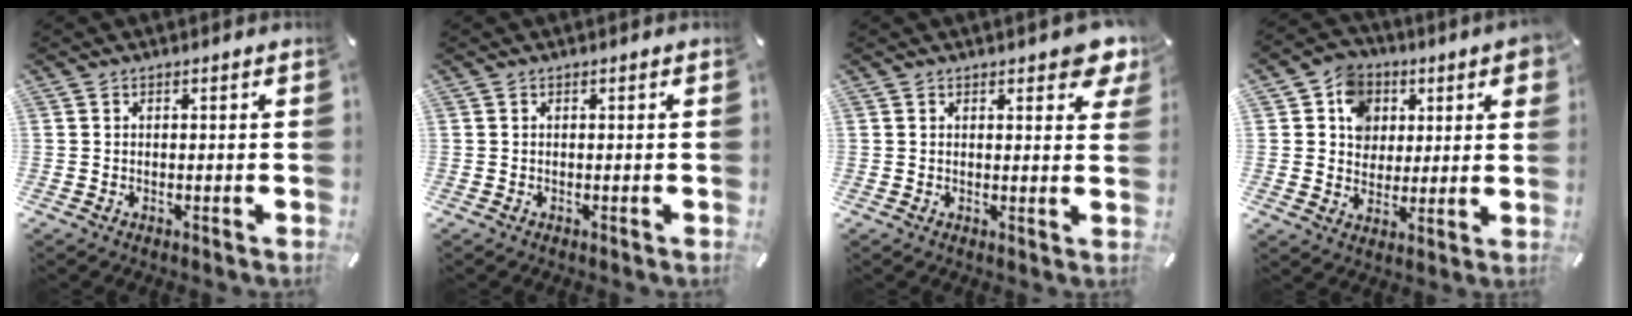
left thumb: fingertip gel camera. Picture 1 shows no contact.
{"total": 0.0}
{"total": 5.1, "force": [3.6, 2.0, 3.1], "torque": [-0.037, -0.019, 0.059]}
{"total": 9.6, "force": [3.0, 8.5, 3.3], "torque": [-0.052, -0.007, 0.056]}